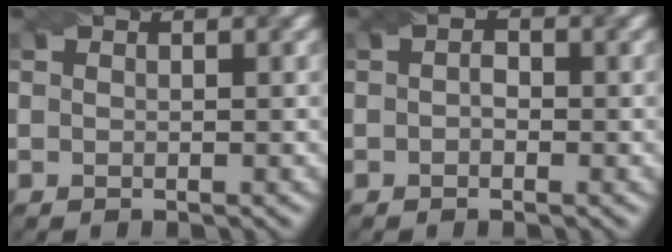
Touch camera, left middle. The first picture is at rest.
{"total": 1.2, "force": [-0.1, 0.8, 0.9], "torque": [-0.015, -0.002, -0.004]}